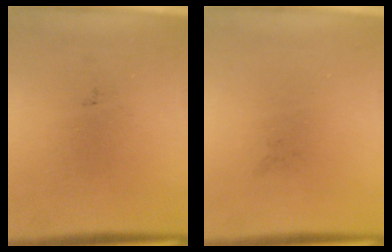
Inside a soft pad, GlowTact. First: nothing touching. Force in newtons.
{"total": 0.0}